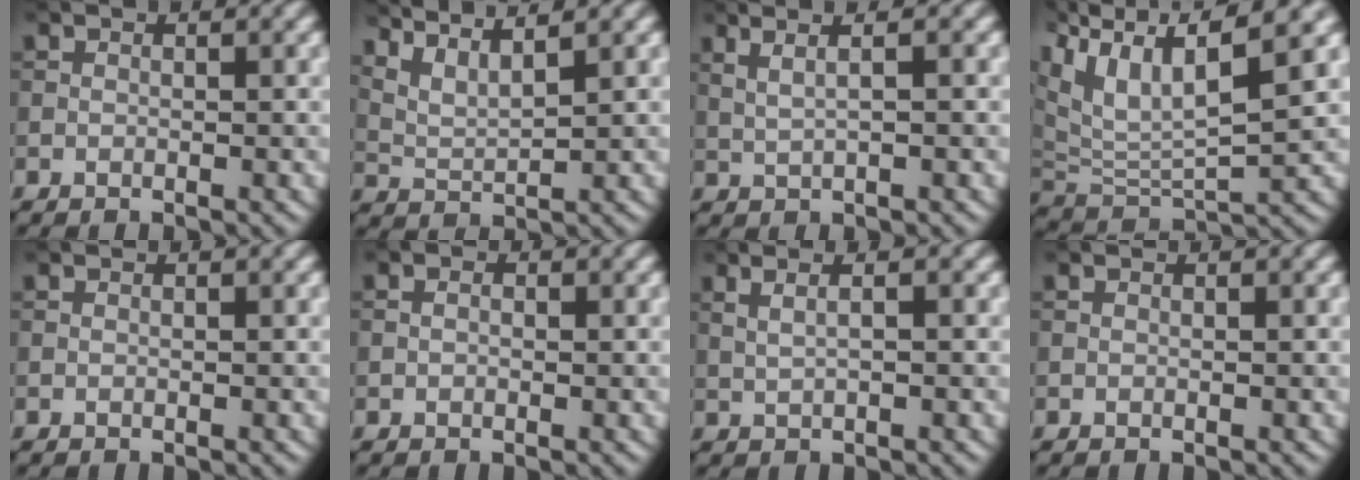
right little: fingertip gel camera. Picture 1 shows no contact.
{"total": 4.3, "force": [3.5, 0.9, 2.3], "torque": [-0.046, 0.007, 0.061]}
{"total": 4.1, "force": [2.1, 1.5, 3.2], "torque": [-0.053, 0.019, 0.021]}
{"total": 10.2, "force": [5.7, 3.3, 7.7], "torque": [-0.162, 0.019, 0.103]}
{"total": 0.0}
{"total": 1.3, "force": [0.3, 1.0, 0.7], "torque": [-0.009, -0.004, -0.007]}
{"total": 3.3, "force": [1.6, 1.4, 2.5], "torque": [-0.042, 0.020, 0.008]}
{"total": 0.0}